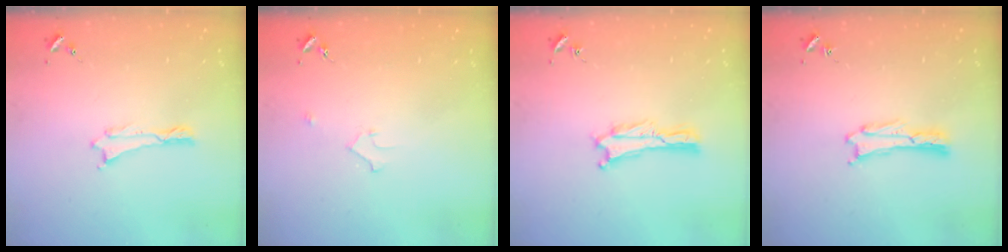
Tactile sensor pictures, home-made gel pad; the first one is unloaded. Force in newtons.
{"total": 2.2, "press": 2.2, "slide": 0.2}
{"total": 0.0}
{"total": 0.0}